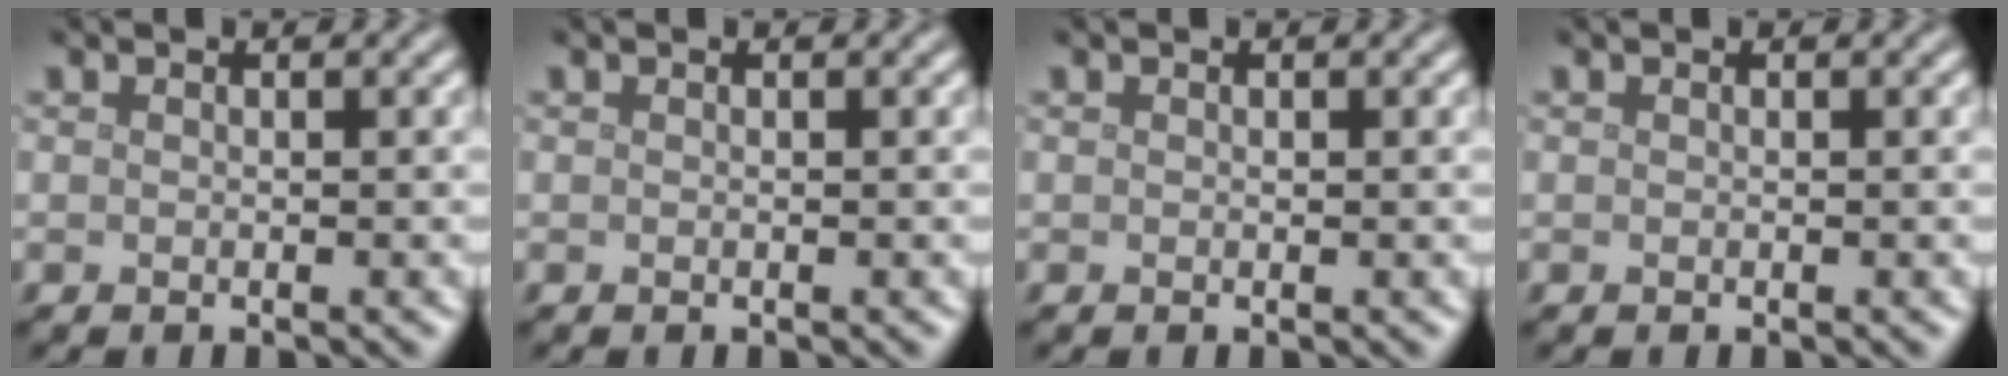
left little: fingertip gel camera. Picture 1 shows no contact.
{"total": 0.0}
{"total": 0.0}
{"total": 0.0}